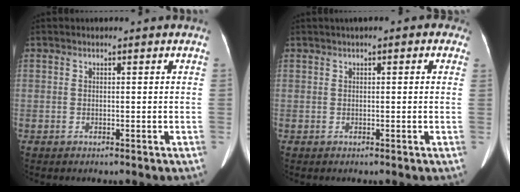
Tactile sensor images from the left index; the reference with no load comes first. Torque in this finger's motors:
{"motor_torque": [0.54, -0.61, 0.20, 0.08]}